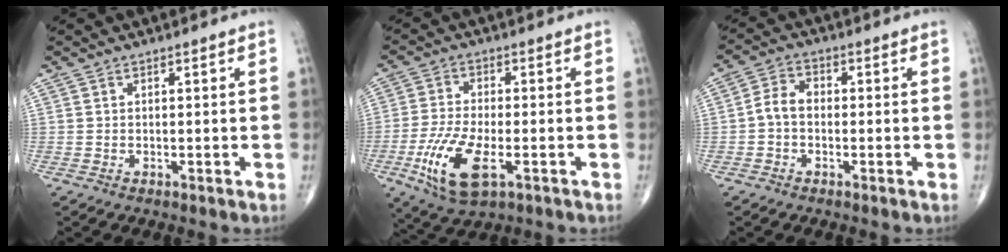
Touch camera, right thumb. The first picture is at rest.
{"total": 11.8, "force": [-4.1, 4.9, 9.9], "torque": [-0.209, -0.003, -0.069]}
{"total": 4.5, "force": [-0.8, 3.2, 3.1], "torque": [-0.050, 0.018, -0.026]}